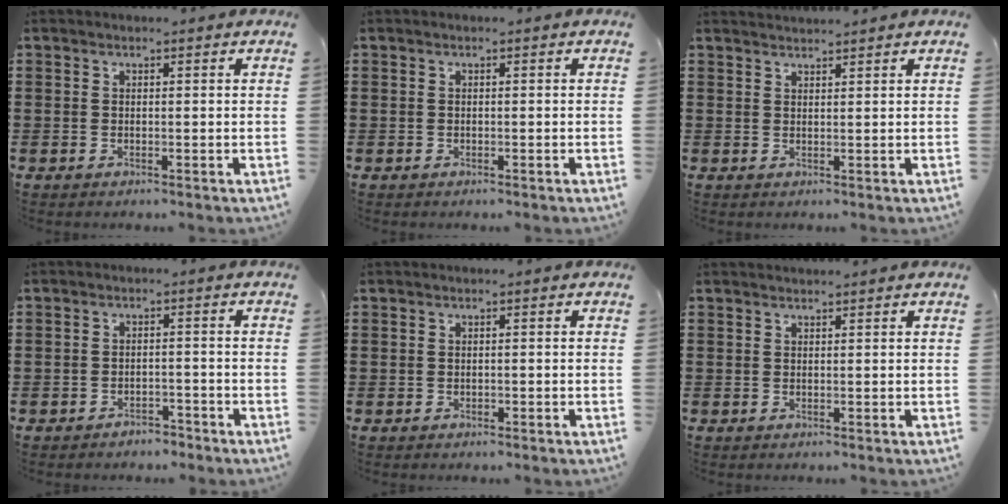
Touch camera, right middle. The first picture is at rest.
{"total": 0.0}
{"total": 1.6, "force": [1.5, -0.1, -0.1], "torque": [-0.003, 0.001, 0.030]}
{"total": 2.0, "force": [-2.0, 0.4, -0.2], "torque": [-0.005, 0.004, -0.046]}
{"total": 0.0}
{"total": 0.8, "force": [0.8, -0.1, 0.0], "torque": [-0.001, -0.002, 0.016]}